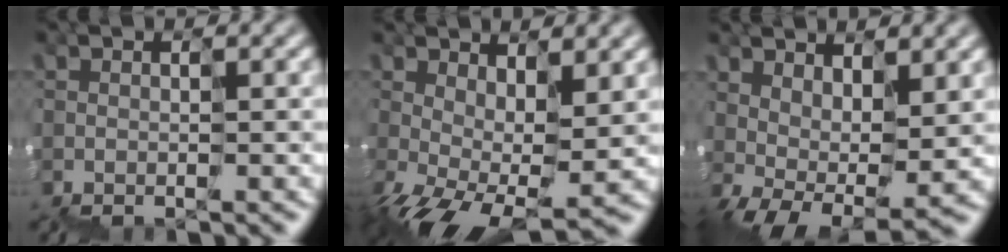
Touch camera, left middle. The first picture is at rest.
{"total": 6.3, "force": [-1.9, 3.3, 5.0], "torque": [-0.117, -0.028, -0.017]}
{"total": 5.4, "force": [0.6, 3.0, 4.4], "torque": [-0.099, -0.009, 0.026]}